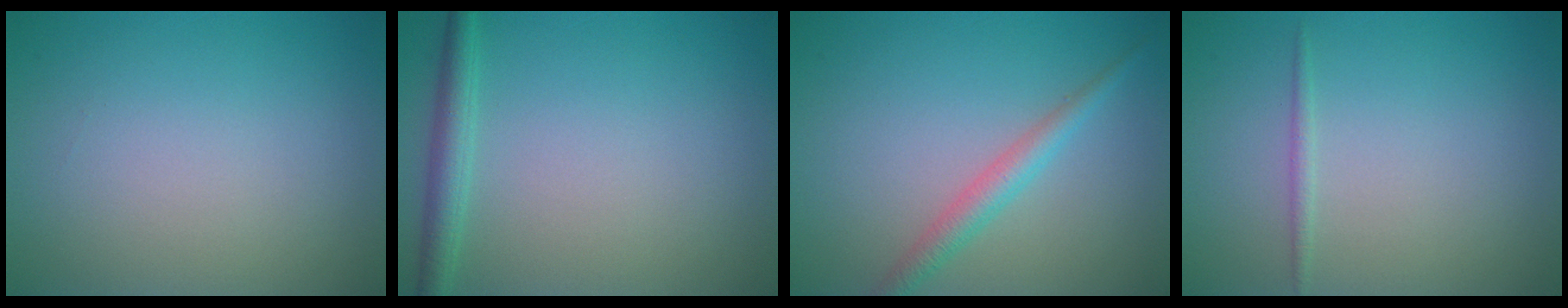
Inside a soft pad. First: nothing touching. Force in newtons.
{"total": 2.3, "press": 2.3, "slide": 0.1}
{"total": 2.4, "press": 2.4, "slide": 0.1}
{"total": 0.7, "press": 0.7, "slide": 0.0}